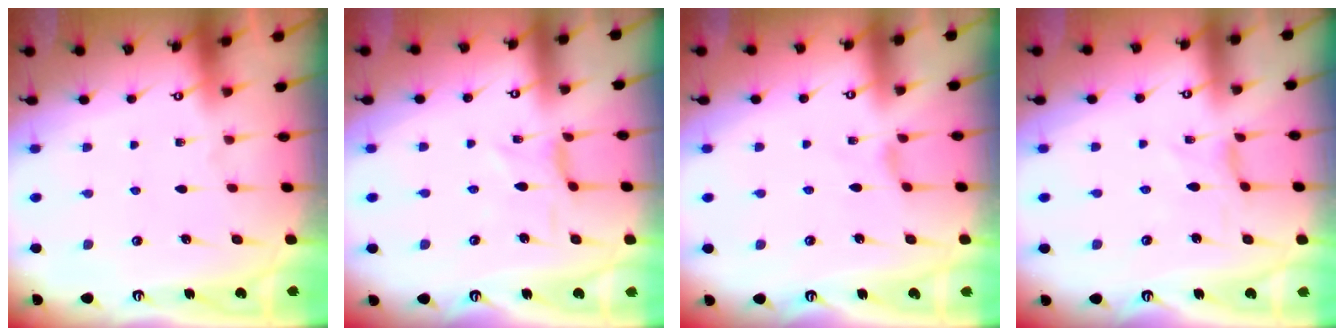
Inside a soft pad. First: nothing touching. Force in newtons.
{"total": 0.0}
{"total": 0.9, "press": 0.8, "slide": 0.4}
{"total": 0.0}